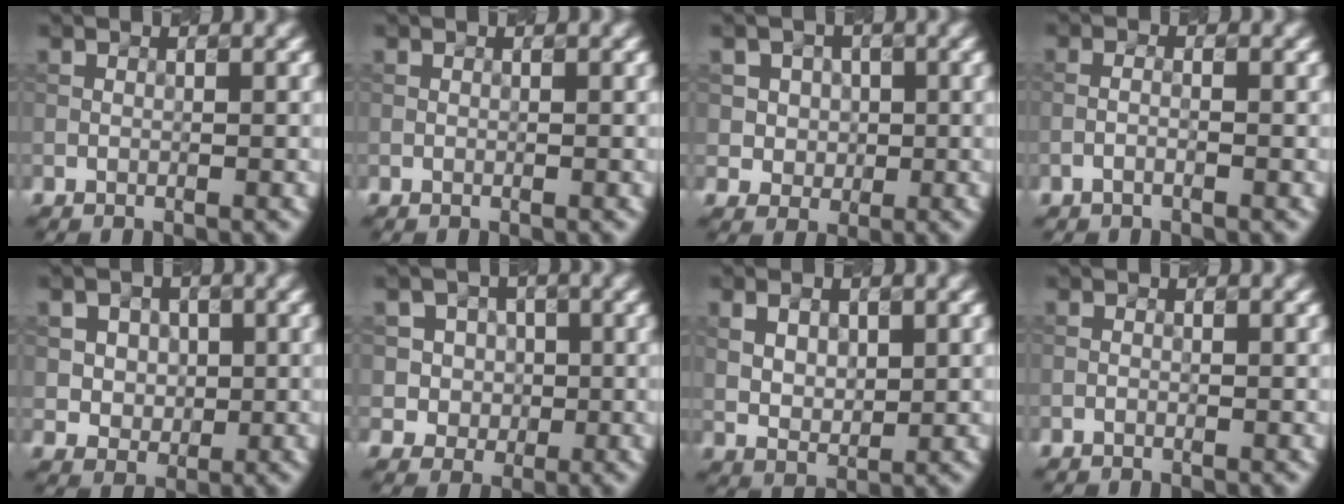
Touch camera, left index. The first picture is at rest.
{"total": 0.0}
{"total": 3.8, "force": [1.3, 3.4, 1.2], "torque": [-0.012, 0.006, 0.021]}
{"total": 0.9, "force": [-0.6, 0.2, 0.7], "torque": [-0.015, 0.003, -0.014]}
{"total": 4.5, "force": [1.4, 3.6, 2.2], "torque": [-0.038, 0.012, 0.019]}
{"total": 4.0, "force": [0.7, 3.8, 0.9], "torque": [0.003, 0.015, 0.008]}
{"total": 3.2, "force": [1.0, 2.0, 2.4], "torque": [-0.050, 0.000, 0.023]}
{"total": 0.0}